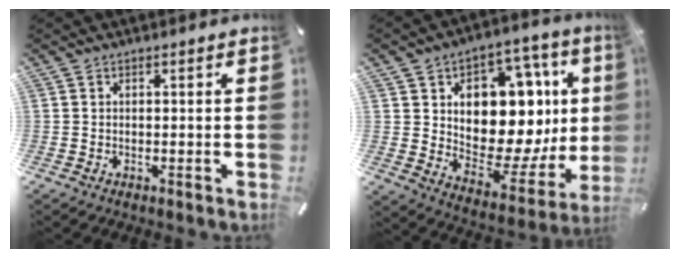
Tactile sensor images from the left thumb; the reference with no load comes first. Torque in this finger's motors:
{"motor_torque": [1.66, 1.73, 0.48, -0.20, 0.21]}